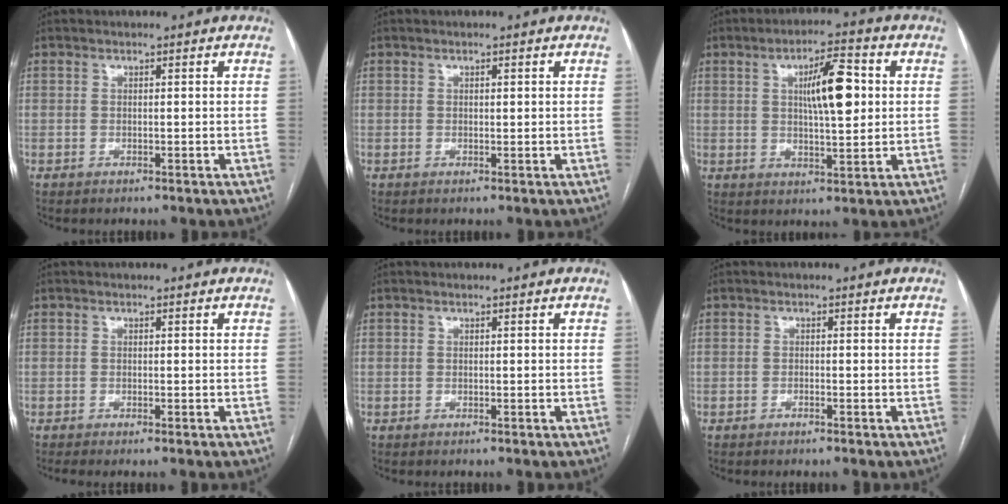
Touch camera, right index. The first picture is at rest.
{"total": 0.5, "force": [0.2, 0.2, 0.4], "torque": [-0.005, 0.000, 0.004]}
{"total": 9.0, "force": [1.9, 2.0, 8.6], "torque": [-0.143, 0.012, 0.032]}
{"total": 0.8, "force": [-0.6, -0.1, 0.5], "torque": [-0.011, -0.002, -0.011]}
{"total": 0.0}
{"total": 0.5, "force": [-0.5, 0.0, 0.3], "torque": [-0.007, 0.000, -0.008]}